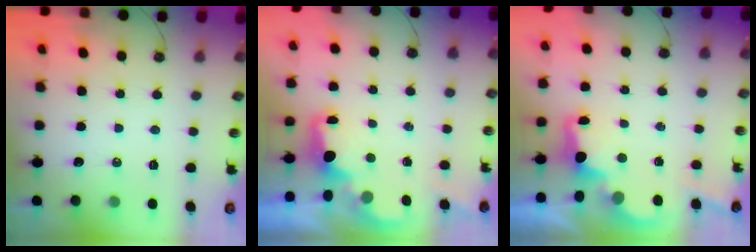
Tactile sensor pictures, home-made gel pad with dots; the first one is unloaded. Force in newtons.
{"total": 2.0, "press": 1.9, "slide": 0.8}
{"total": 2.7, "press": 2.6, "slide": 0.8}